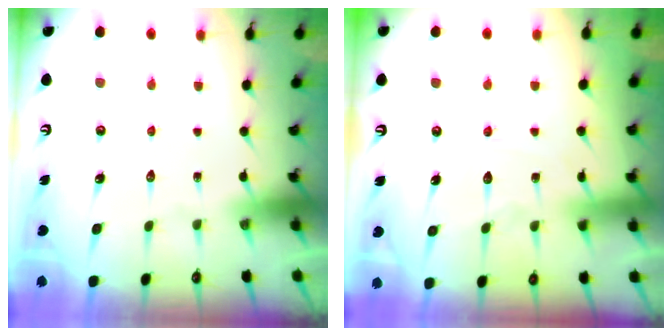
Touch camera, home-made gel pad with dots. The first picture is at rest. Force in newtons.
{"total": 7.0, "press": 7.0, "slide": 0.2}